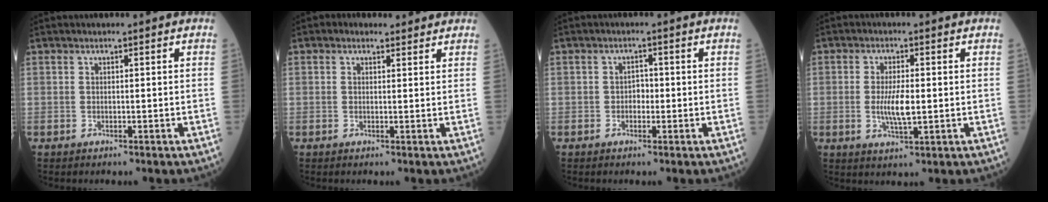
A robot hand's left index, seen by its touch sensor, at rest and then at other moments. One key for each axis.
{"total": 2.0, "fx": 1.5, "fy": 1.2, "fz": 0.4, "tx": -0.007, "ty": 0.014, "tz": 0.019}
{"total": 1.6, "fx": -0.3, "fy": 1.1, "fz": 1.1, "tx": -0.012, "ty": 0.006, "tz": -0.008}
{"total": 4.9, "fx": -0.3, "fy": 1.1, "fz": 4.8, "tx": -0.100, "ty": -0.008, "tz": -0.005}